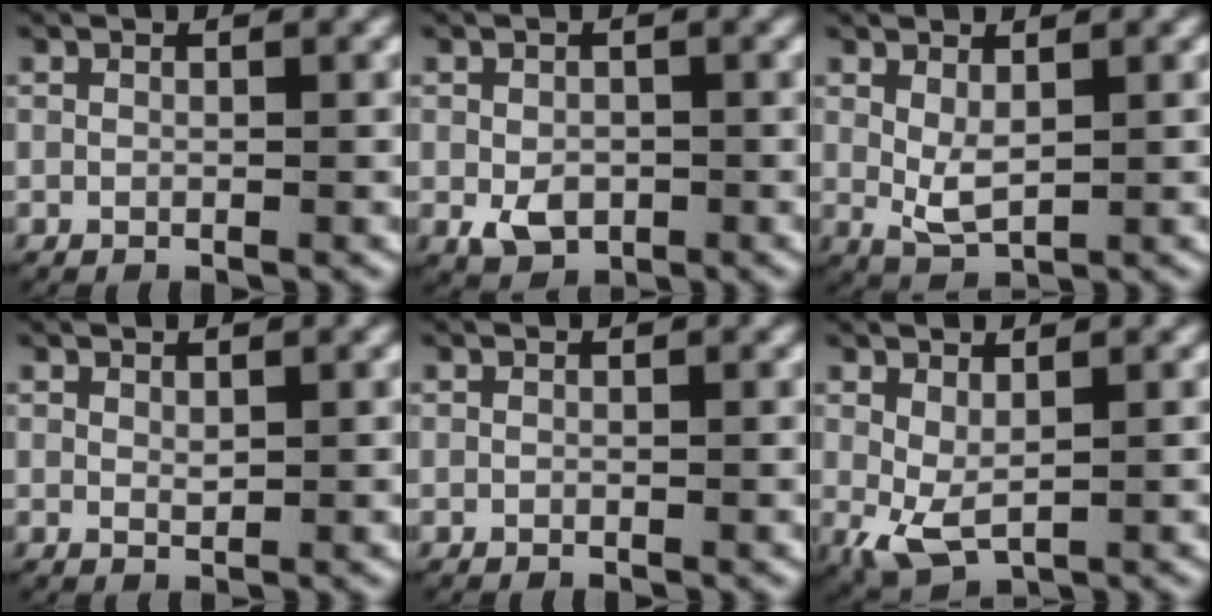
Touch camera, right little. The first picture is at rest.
{"total": 2.4, "force": [-0.7, 1.8, 1.4], "torque": [-0.031, -0.013, -0.007]}
{"total": 2.5, "force": [0.6, 1.2, 2.2], "torque": [-0.047, -0.016, 0.022]}
{"total": 0.9, "force": [0.5, 0.3, 0.7], "torque": [-0.015, -0.011, 0.016]}
{"total": 0.0}
{"total": 2.9, "force": [0.1, 1.6, 2.4], "torque": [-0.051, -0.022, 0.015]}